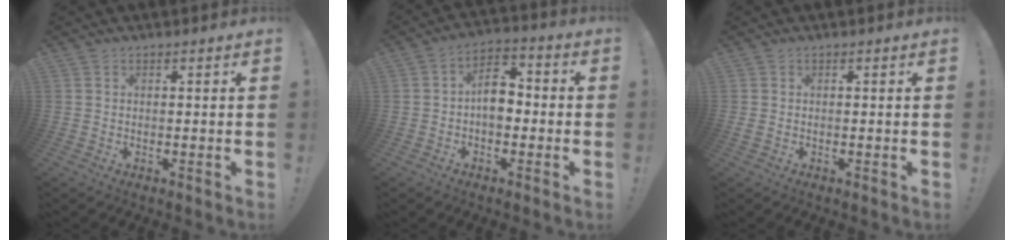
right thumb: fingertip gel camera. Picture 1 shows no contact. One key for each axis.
{"total": 9.5, "fx": -1.4, "fy": 6.5, "fz": 6.8, "tx": -0.122, "ty": 0.021, "tz": -0.022}
{"total": 0.6, "fx": -0.1, "fy": 0.3, "fz": 0.5, "tx": -0.014, "ty": 0.003, "tz": 0.000}